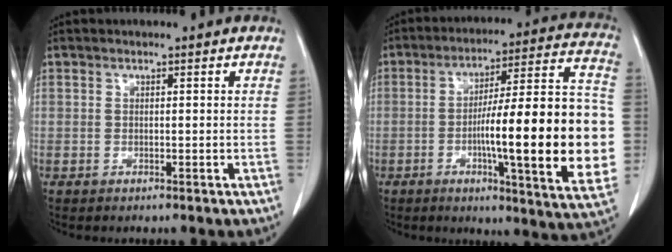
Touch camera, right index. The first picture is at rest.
{"total": 24.6, "force": [-3.6, 2.4, 24.2], "torque": [-0.281, 0.017, -0.051]}